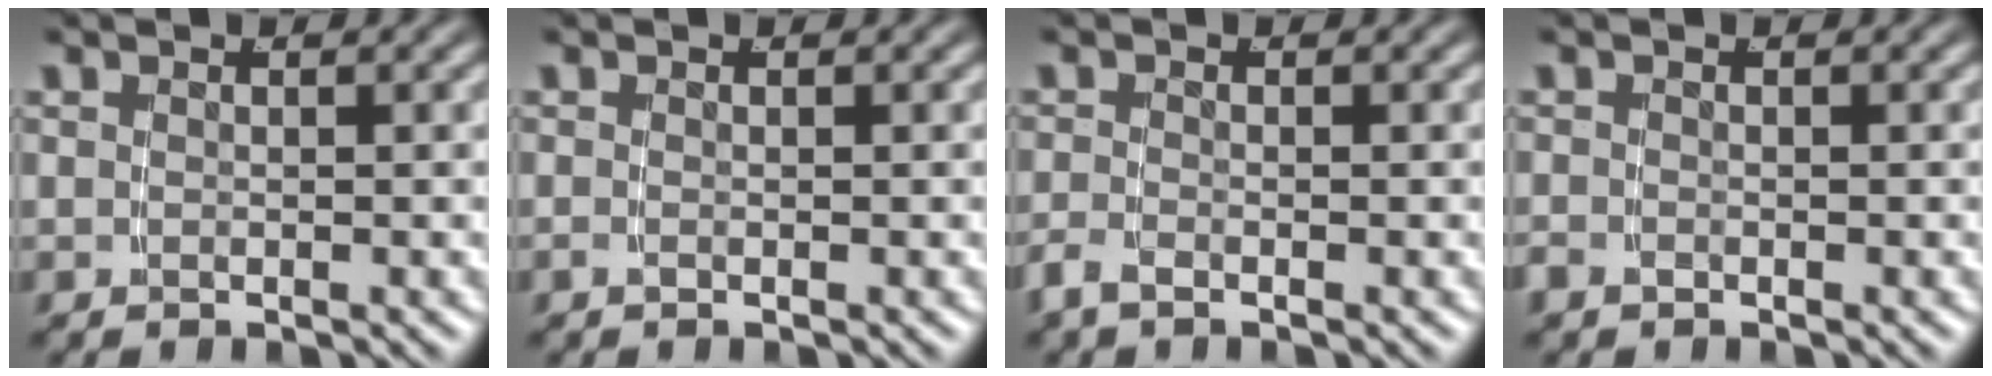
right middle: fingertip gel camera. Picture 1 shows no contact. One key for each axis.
{"total": 0.5, "fx": -0.5, "fy": -0.1, "fz": 0.2, "tx": -0.003, "ty": -0.004, "tz": -0.006}
{"total": 1.4, "fx": -1.2, "fy": 0.2, "fz": 0.7, "tx": -0.016, "ty": -0.006, "tz": -0.021}
{"total": 1.0, "fx": -0.9, "fy": 0.4, "fz": 0.2, "tx": -0.008, "ty": -0.007, "tz": -0.011}